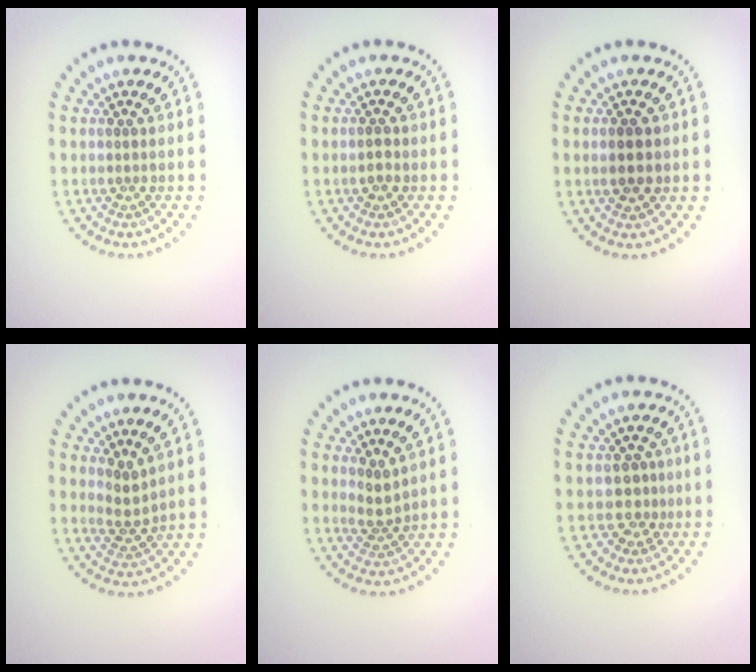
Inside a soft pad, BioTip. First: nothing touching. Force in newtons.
{"total": 1.0, "press": 1.0, "slide": 0.1}
{"total": 2.4, "press": 2.4, "slide": 0.1}
{"total": 2.1, "press": 1.6, "slide": 1.3}
{"total": 1.7, "press": 1.3, "slide": 1.1}
{"total": 2.1, "press": 1.6, "slide": 1.3}